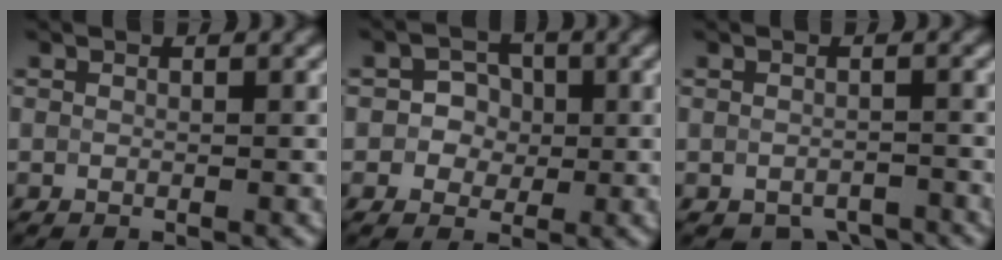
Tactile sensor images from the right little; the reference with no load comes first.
{"total": 2.7, "force": [-0.1, 2.6, 1.0], "torque": [-0.001, 0.003, -0.017]}
{"total": 2.5, "force": [-2.1, 1.1, 0.9], "torque": [-0.007, -0.008, -0.028]}